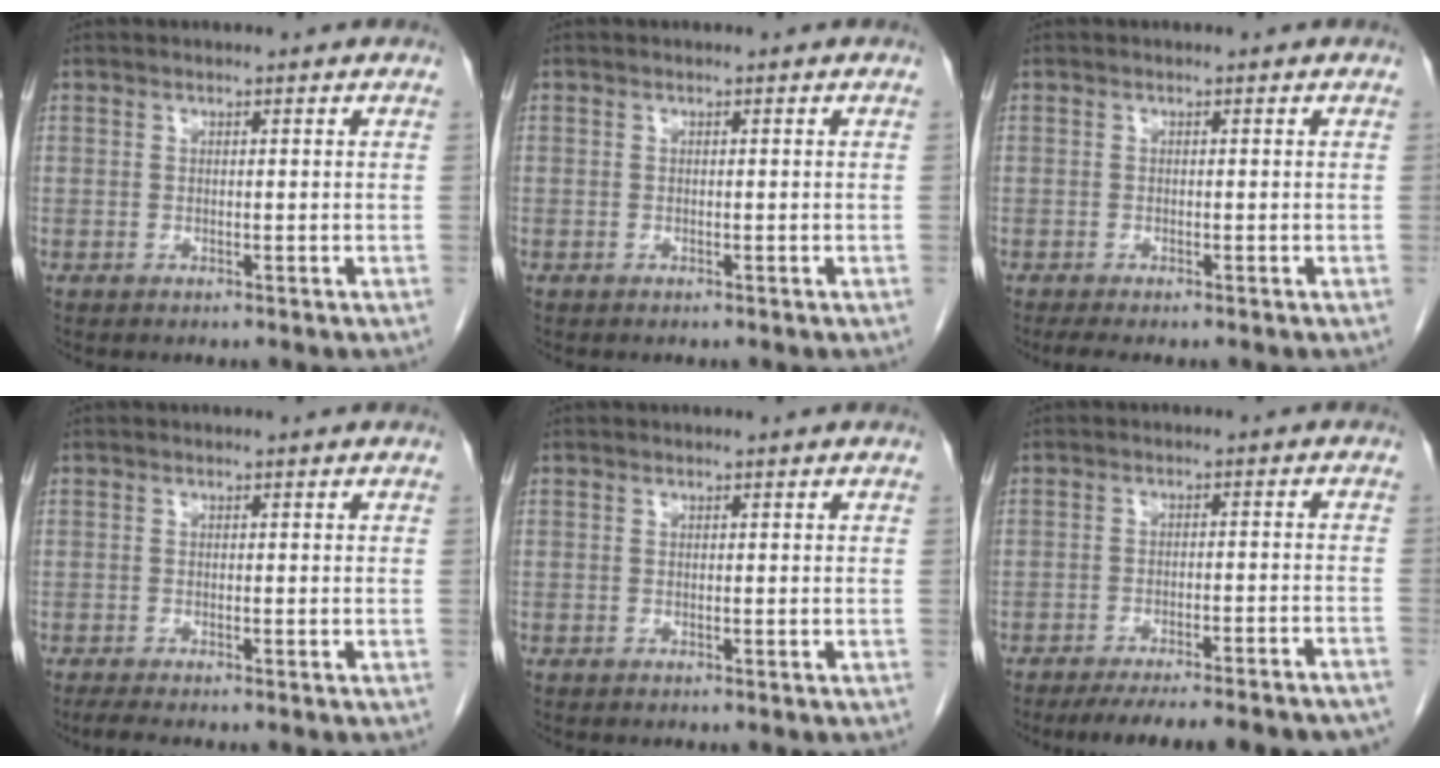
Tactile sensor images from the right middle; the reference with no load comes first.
{"total": 0.0}
{"total": 2.5, "force": [-2.0, 0.3, 1.5], "torque": [-0.025, -0.009, -0.029]}
{"total": 2.4, "force": [-2.0, 0.1, 1.3], "torque": [-0.027, -0.008, -0.031]}
{"total": 0.0}
{"total": 17.4, "force": [-15.5, 1.3, 7.8], "torque": [-0.069, -0.011, -0.197]}